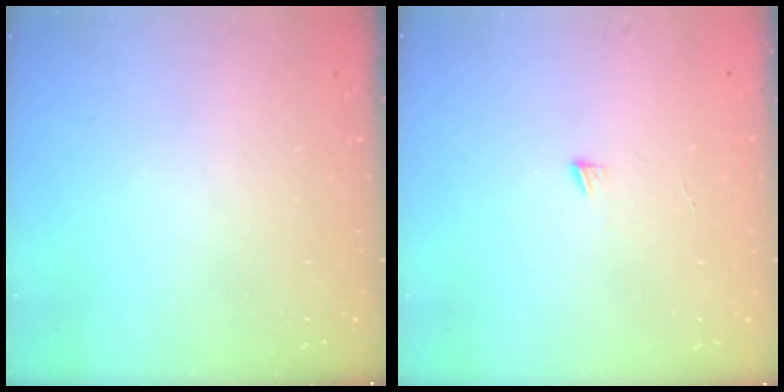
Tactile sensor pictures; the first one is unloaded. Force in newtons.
{"total": 3.0, "press": 3.0, "slide": 0.3}